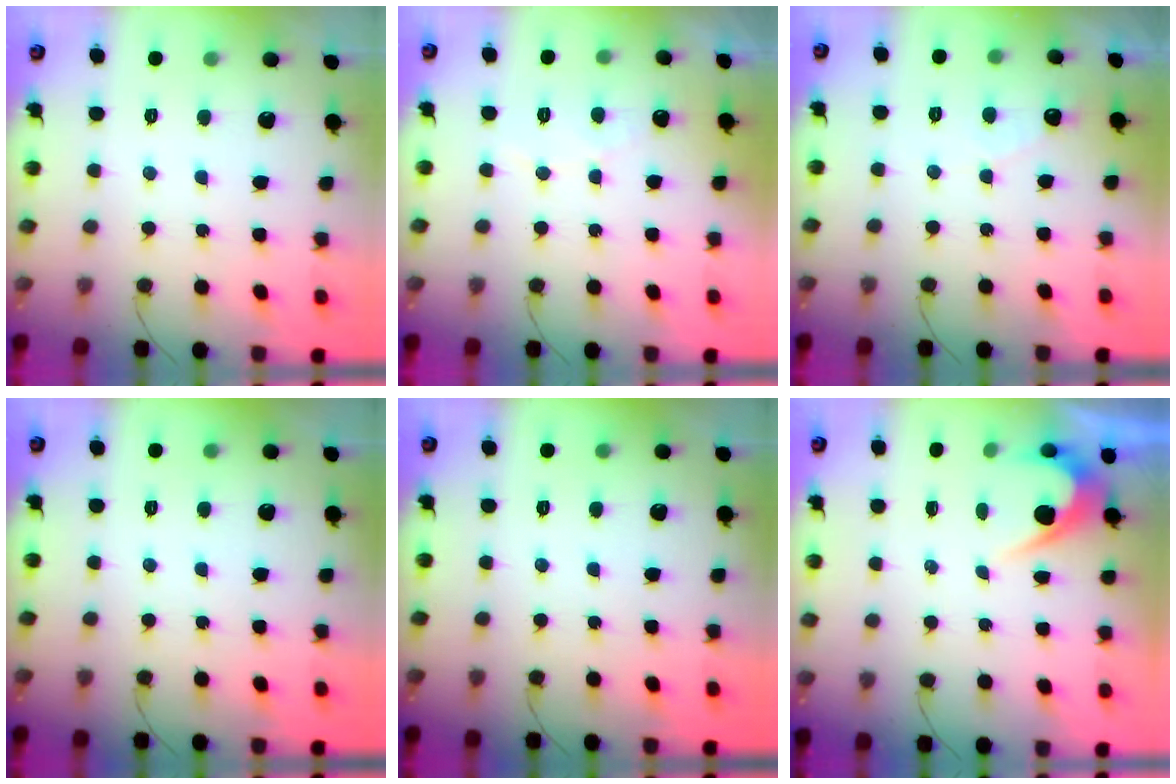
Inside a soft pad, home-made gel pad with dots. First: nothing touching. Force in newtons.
{"total": 4.1, "press": 4.1, "slide": 0.3}
{"total": 2.7, "press": 2.7, "slide": 0.1}
{"total": 0.0}
{"total": 0.0}
{"total": 3.5, "press": 3.5, "slide": 0.2}